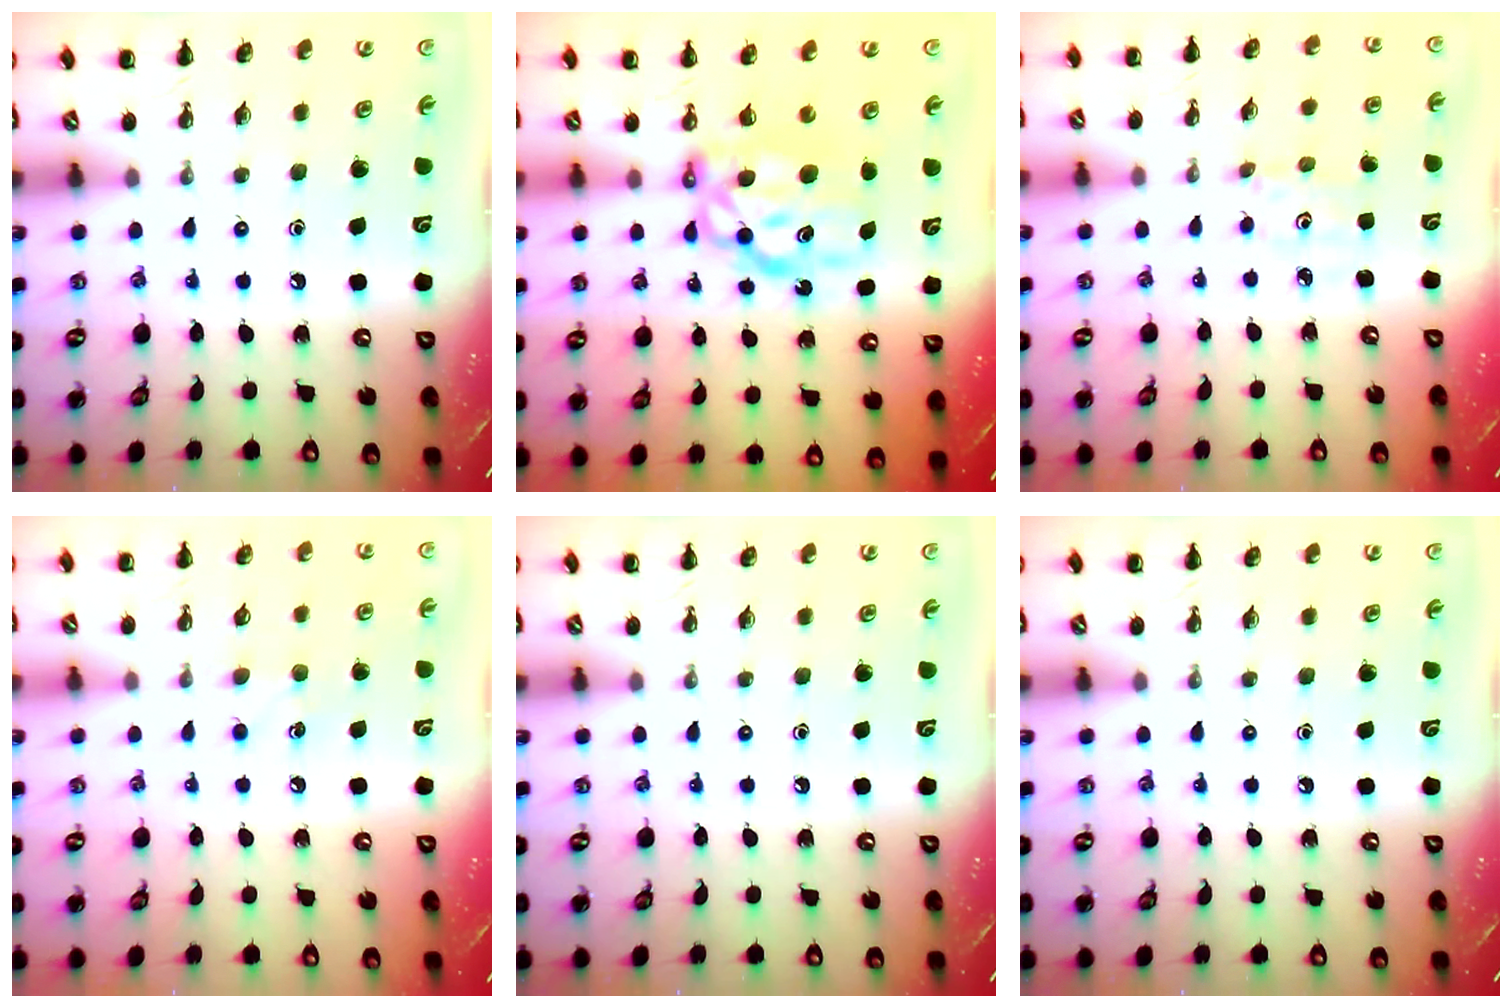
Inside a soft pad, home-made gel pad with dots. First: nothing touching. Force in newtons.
{"total": 8.3, "press": 8.2, "slide": 1.6}
{"total": 2.8, "press": 2.7, "slide": 0.8}
{"total": 4.8, "press": 4.6, "slide": 1.5}
{"total": 0.0}
{"total": 0.0}